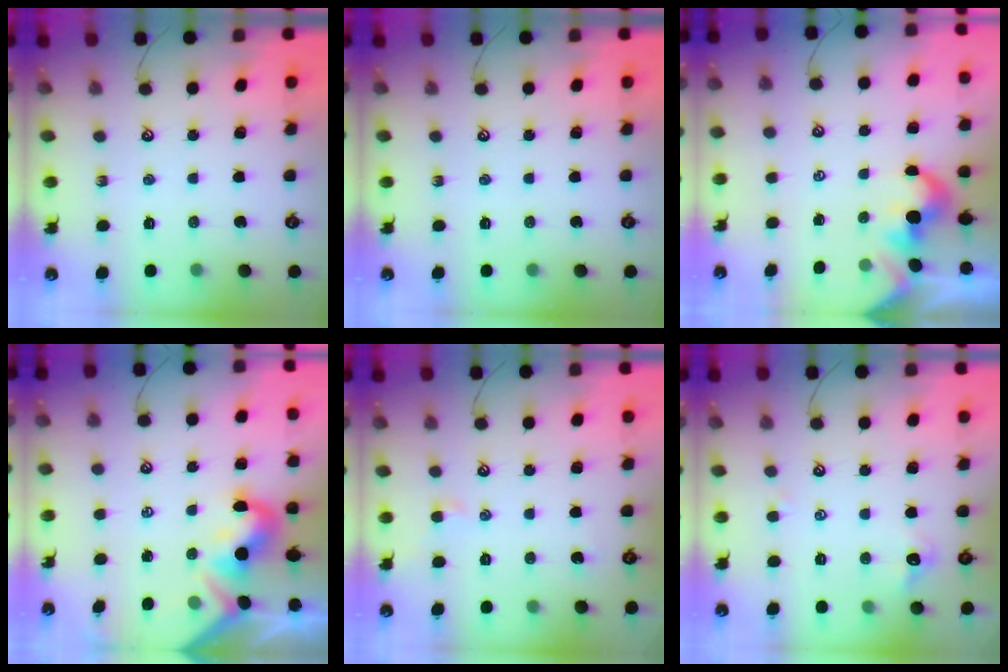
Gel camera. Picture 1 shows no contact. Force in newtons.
{"total": 0.0}
{"total": 1.6, "press": 1.6, "slide": 0.2}
{"total": 4.8, "press": 4.6, "slide": 1.3}
{"total": 0.7, "press": 0.5, "slide": 0.5}
{"total": 1.2, "press": 1.0, "slide": 0.7}